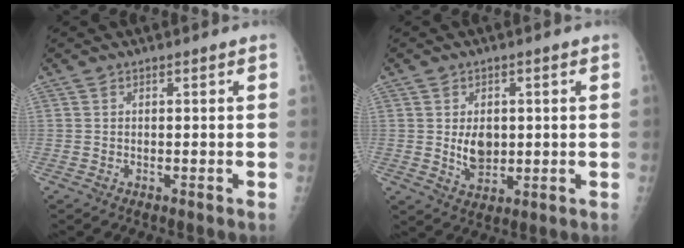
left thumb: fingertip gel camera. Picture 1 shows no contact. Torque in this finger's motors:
{"motor_torque": [0.13, -0.01, 0.54, -0.04, 0.02]}